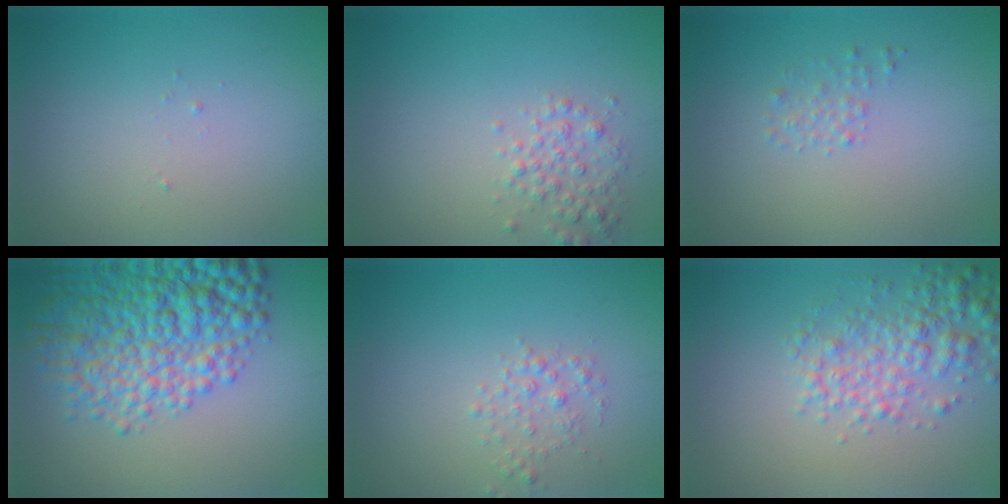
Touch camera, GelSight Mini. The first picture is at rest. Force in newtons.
{"total": 2.1, "press": 2.1, "slide": 0.0}
{"total": 1.0, "press": 1.0, "slide": 0.0}
{"total": 9.2, "press": 9.2, "slide": 0.3}
{"total": 1.5, "press": 1.5, "slide": 0.0}
{"total": 4.1, "press": 4.1, "slide": 0.1}